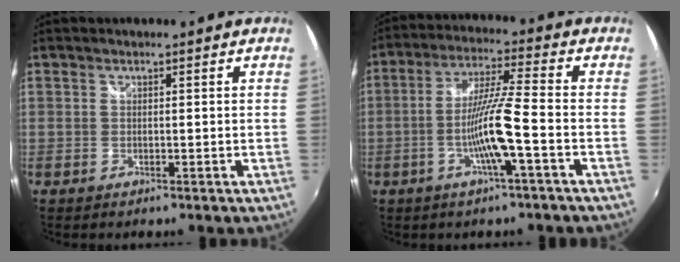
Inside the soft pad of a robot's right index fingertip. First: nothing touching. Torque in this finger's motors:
{"motor_torque": [0.96, 1.00, 0.43, 0.12]}